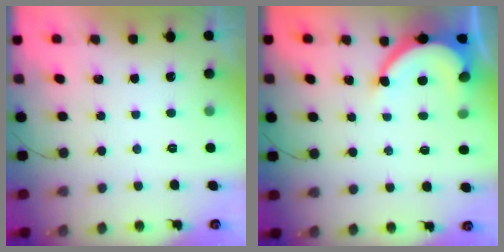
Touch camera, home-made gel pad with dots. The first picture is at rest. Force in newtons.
{"total": 9.0, "press": 8.9, "slide": 0.7}